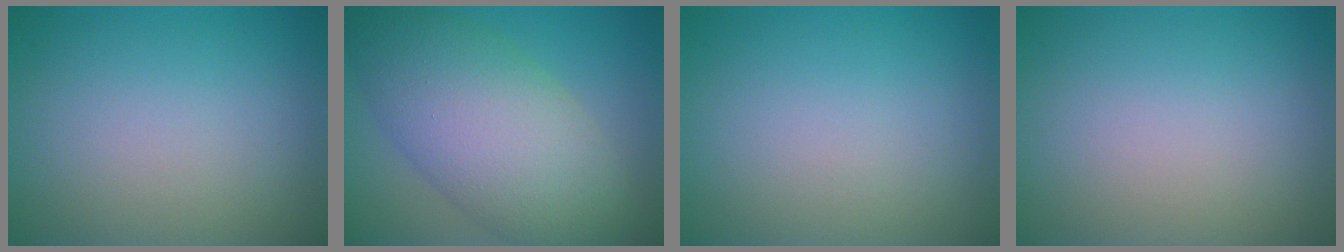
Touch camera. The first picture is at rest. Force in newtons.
{"total": 10.0, "press": 10.0, "slide": 0.4}
{"total": 0.0}
{"total": 0.0}